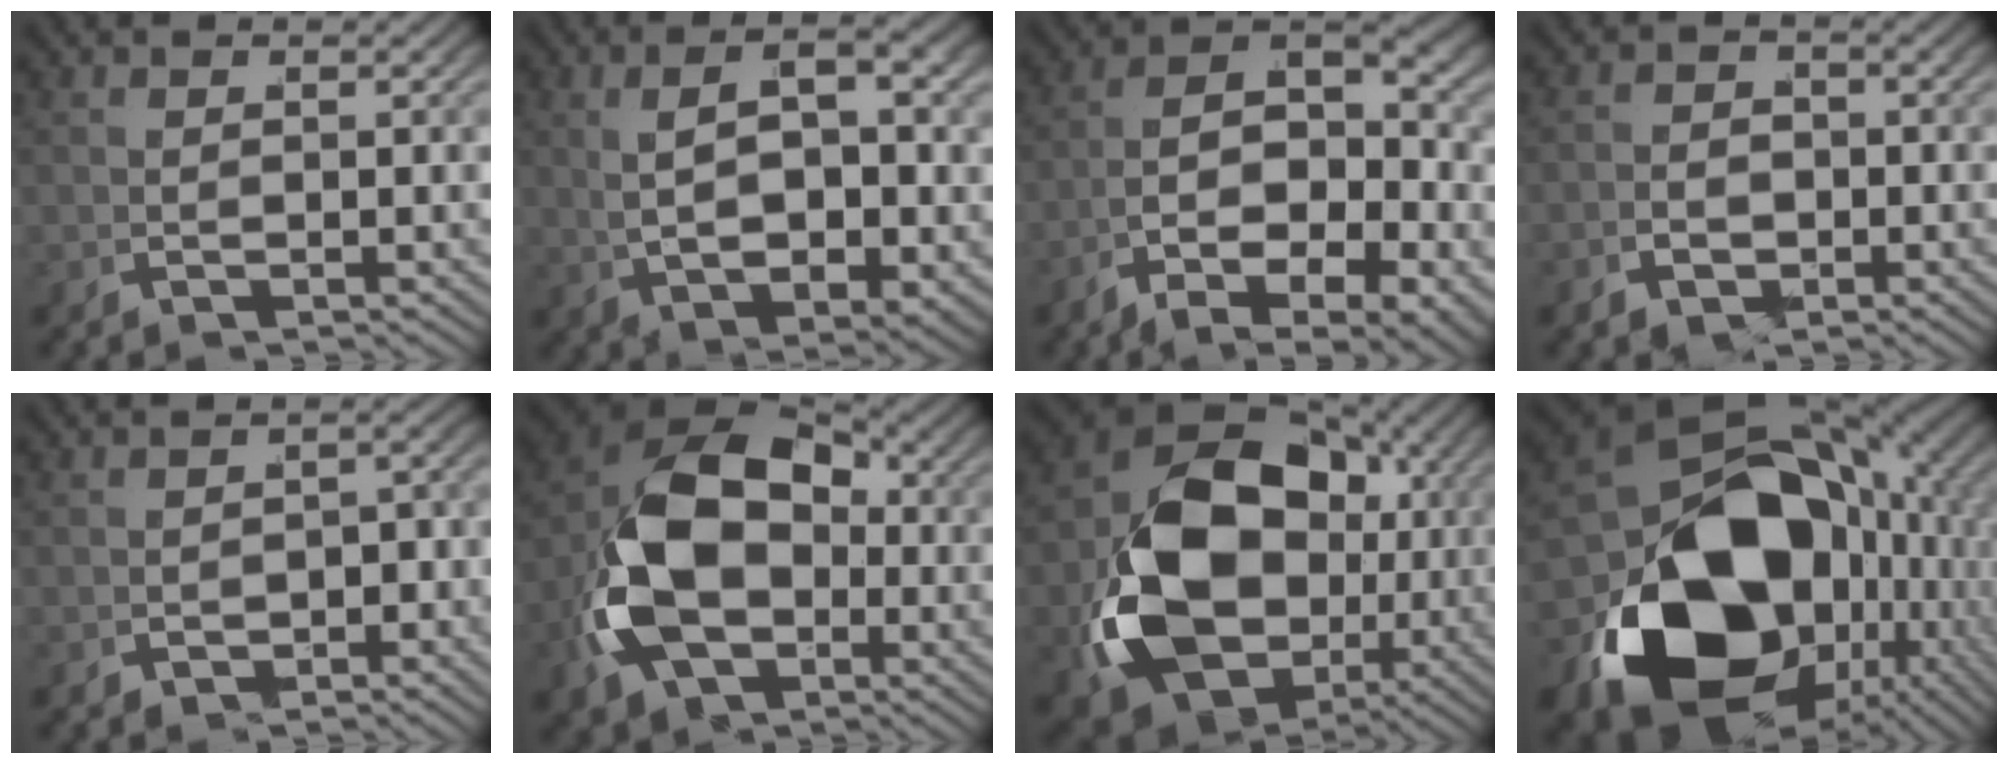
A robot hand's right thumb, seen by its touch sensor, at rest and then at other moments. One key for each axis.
{"total": 6.9, "fx": 1.3, "fy": 3.3, "fz": 5.9, "tx": -0.092, "ty": 0.006, "tz": 0.031}
{"total": 14.4, "fx": -2.6, "fy": 9.5, "fz": 10.6, "tx": -0.191, "ty": -0.050, "tz": -0.031}
{"total": 2.4, "fx": -1.4, "fy": 1.8, "fz": 0.9, "tx": -0.004, "ty": -0.003, "tz": -0.023}
{"total": 2.3, "fx": -1.7, "fy": 1.3, "fz": 0.8, "tx": -0.005, "ty": -0.008, "tz": -0.025}
{"total": 15.8, "fx": -0.4, "fy": 11.3, "fz": 11.0, "tx": -0.273, "ty": -0.041, "tz": 0.015}
{"total": 19.9, "fx": -1.0, "fy": 13.8, "fz": 14.3, "tx": -0.337, "ty": -0.052, "tz": 0.006}
{"total": 26.4, "fx": -3.9, "fy": 17.4, "fz": 19.4, "tx": -0.364, "ty": -0.068, "tz": -0.032}